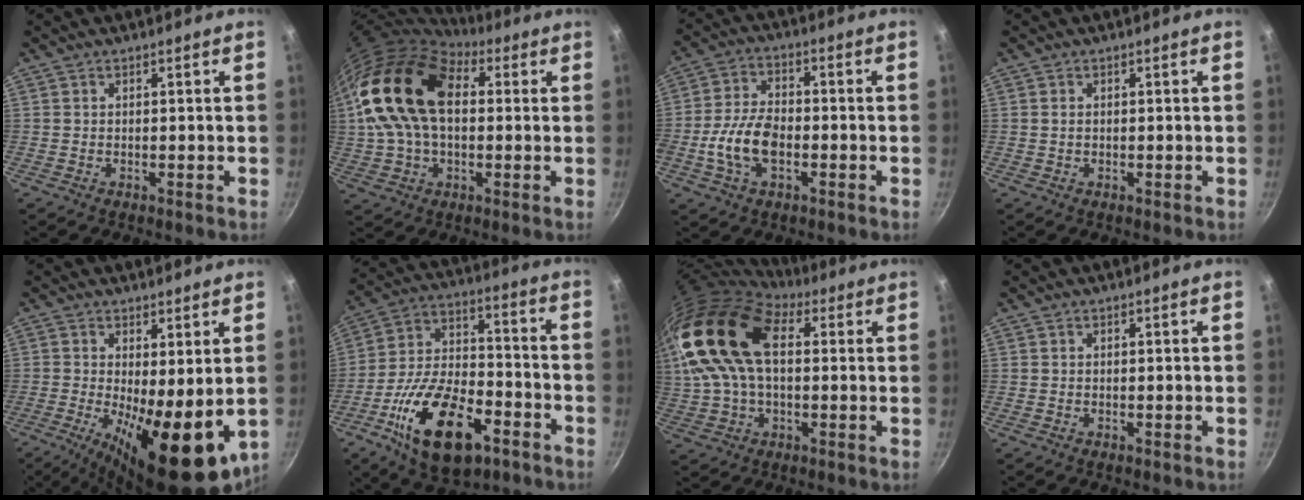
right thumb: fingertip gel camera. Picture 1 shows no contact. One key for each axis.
{"total": 20.8, "fx": 4.3, "fy": 13.1, "fz": 15.5, "tx": -0.281, "ty": 0.015, "tz": 0.069}
{"total": 10.4, "fx": -2.8, "fy": 5.9, "fz": 8.2, "tx": -0.153, "ty": 0.026, "tz": -0.059}
{"total": 0.8, "fx": 0.0, "fy": 0.6, "fz": 0.5, "tx": -0.008, "ty": 0.002, "tz": 0.000}
{"total": 16.7, "fx": -2.2, "fy": 6.3, "fz": 15.3, "tx": -0.211, "ty": -0.023, "tz": -0.022}
{"total": 21.9, "fx": -10.3, "fy": 11.1, "fz": 15.9, "tx": -0.263, "ty": 0.044, "tz": -0.177}
{"total": 21.7, "fx": 5.1, "fy": 13.1, "fz": 16.6, "tx": -0.334, "ty": 0.017, "tz": 0.085}
{"total": 0.0}